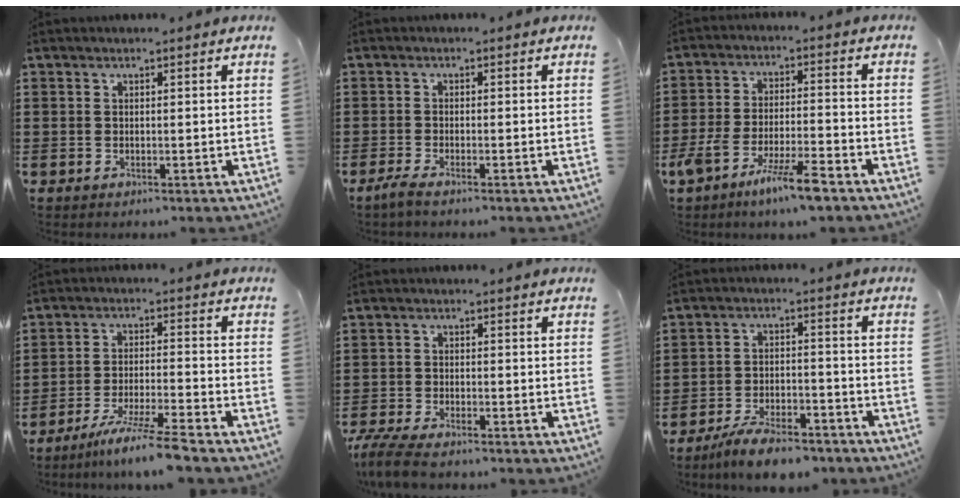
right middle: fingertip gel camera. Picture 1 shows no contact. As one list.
[{"total": 1.6, "force": [-1.3, 0.0, 1.0], "torque": [-0.026, -0.002, -0.026]}, {"total": 8.3, "force": [-6.0, 1.0, 5.6], "torque": [-0.130, -0.012, -0.117]}, {"total": 7.4, "force": [-6.4, -0.9, 3.7], "torque": [-0.073, -0.019, -0.122]}, {"total": 4.8, "force": [-4.3, 0.5, 1.9], "torque": [-0.059, -0.012, -0.090]}, {"total": 6.8, "force": [-6.2, 1.0, 2.8], "torque": [-0.052, 0.004, -0.116]}]